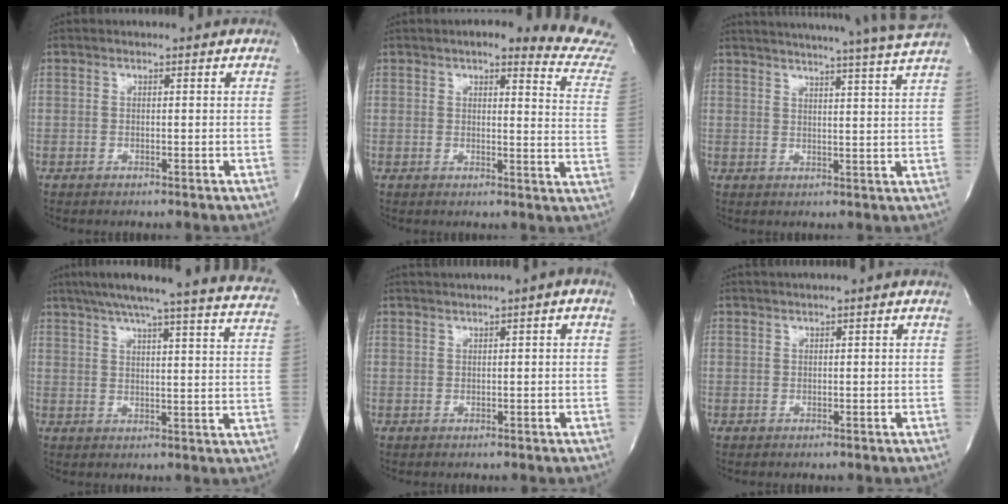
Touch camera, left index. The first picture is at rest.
{"total": 12.9, "force": [12.0, 0.9, 4.7], "torque": [-0.034, -0.060, 0.107]}
{"total": 17.4, "force": [15.8, -2.3, 7.0], "torque": [-0.118, -0.053, 0.194]}
{"total": 27.5, "force": [24.7, 0.4, 12.1], "torque": [-0.189, -0.056, 0.289]}
{"total": 2.7, "force": [0.7, -0.1, 2.6], "torque": [-0.044, 0.008, 0.011]}
{"total": 1.0, "force": [0.0, -0.2, 0.9], "torque": [-0.019, 0.005, 0.001]}